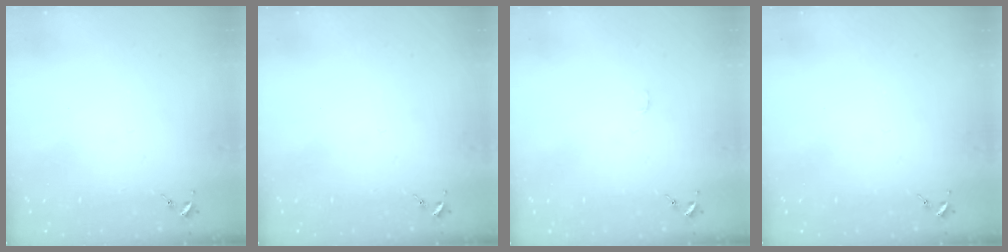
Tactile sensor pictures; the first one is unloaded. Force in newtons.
{"total": 0.0}
{"total": 2.7, "press": 2.7, "slide": 0.3}
{"total": 0.0}